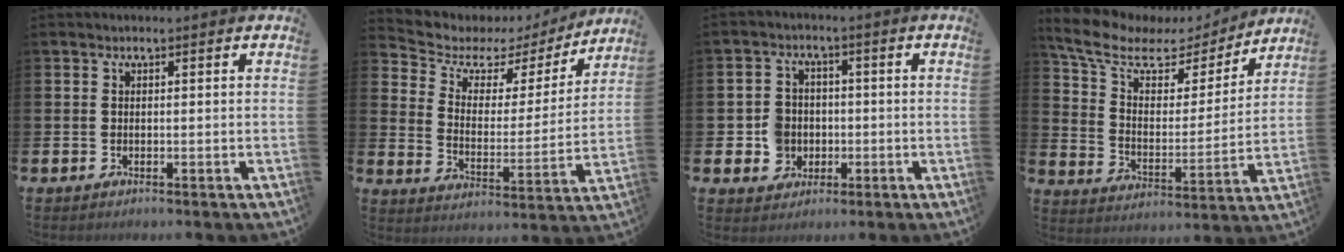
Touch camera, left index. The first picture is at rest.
{"total": 6.0, "force": [4.3, 3.7, 1.9], "torque": [-0.067, -0.028, 0.067]}
{"total": 5.0, "force": [-0.5, 4.8, 1.2], "torque": [-0.039, 0.014, -0.010]}
{"total": 8.7, "force": [6.5, 4.6, 3.6], "torque": [-0.102, -0.038, 0.111]}